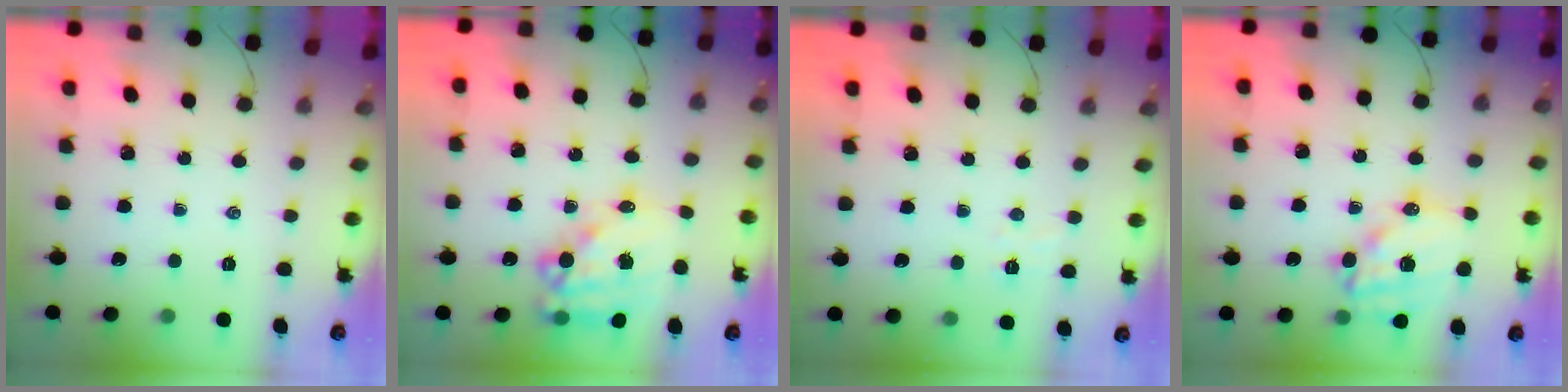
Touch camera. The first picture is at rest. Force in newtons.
{"total": 14.8, "press": 14.5, "slide": 3.1}
{"total": 3.2, "press": 3.1, "slide": 0.8}
{"total": 14.9, "press": 14.6, "slide": 3.3}